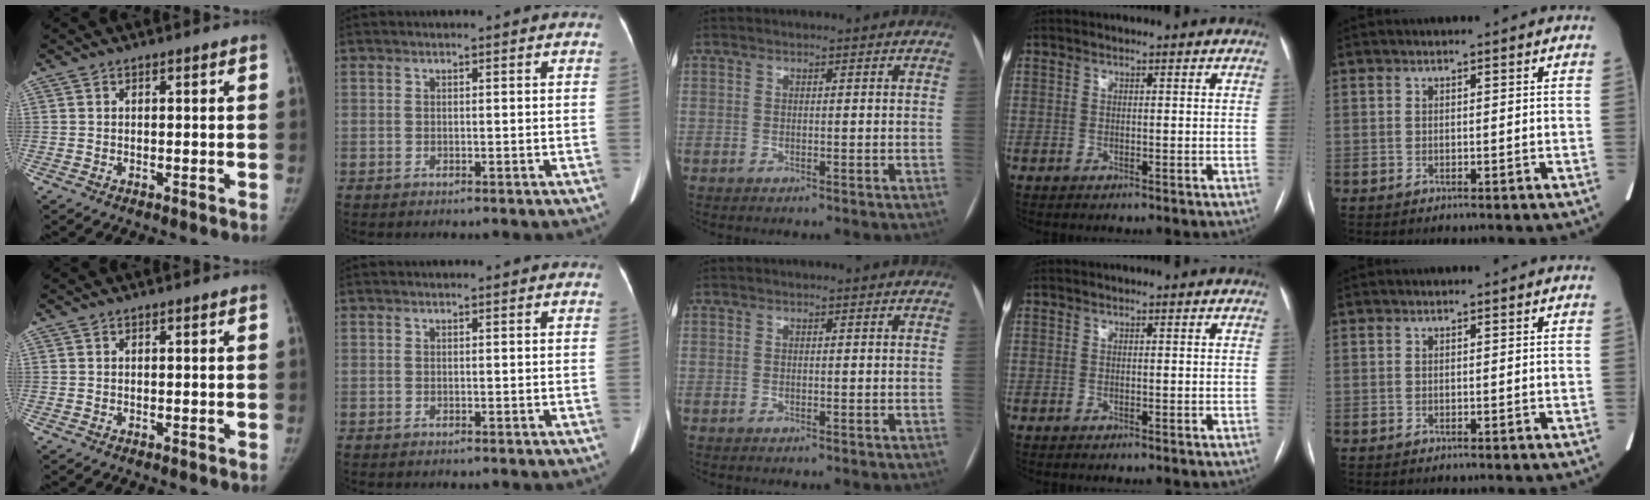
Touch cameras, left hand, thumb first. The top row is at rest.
{}